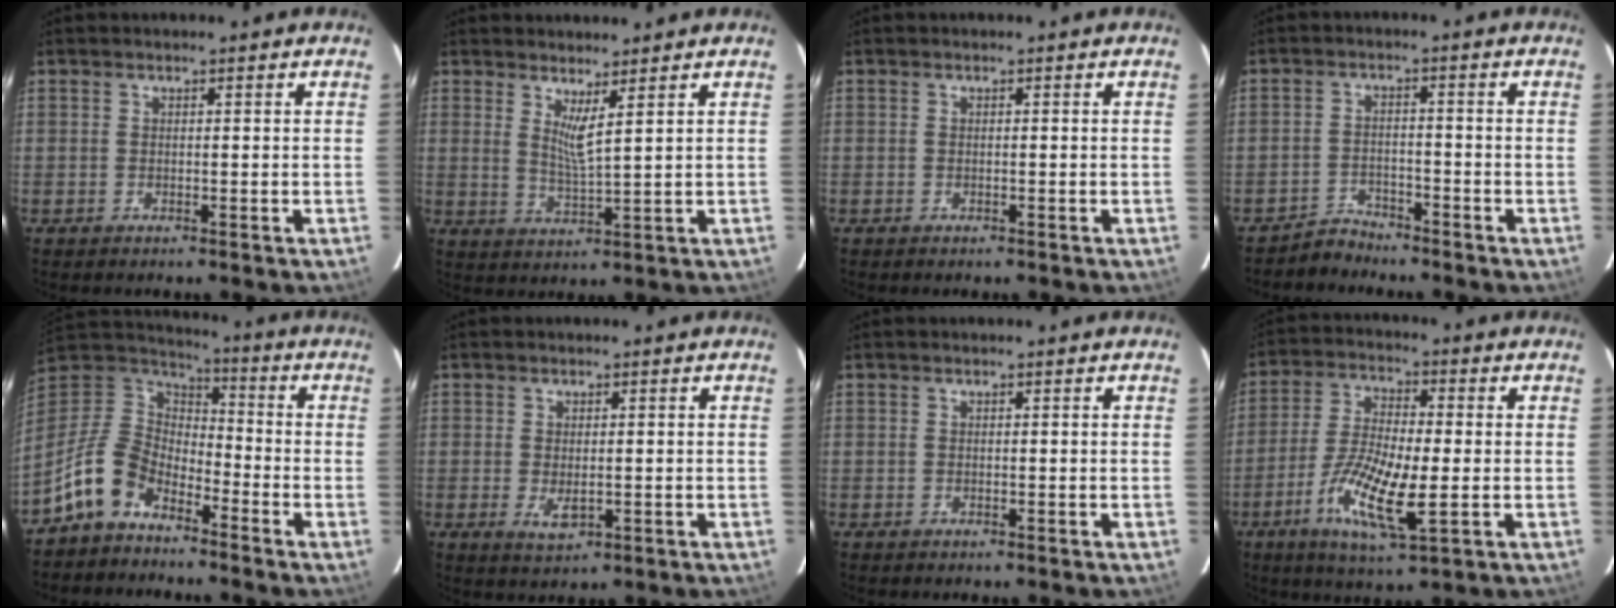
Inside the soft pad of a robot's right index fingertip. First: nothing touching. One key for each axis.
{"total": 4.0, "fx": 2.5, "fy": -0.3, "fz": 3.1, "tx": -0.058, "ty": -0.015, "tz": 0.041}
{"total": 0.0}
{"total": 3.6, "fx": -3.4, "fy": 1.1, "fz": -0.5, "tx": 0.003, "ty": 0.013, "tz": -0.062}
{"total": 12.0, "fx": -7.4, "fy": 7.1, "fz": 6.1, "tx": -0.141, "ty": 0.022, "tz": -0.147}
{"total": 3.5, "fx": -0.6, "fy": 1.9, "fz": 2.8, "tx": -0.051, "ty": -0.009, "tz": -0.005}
{"total": 0.0}
{"total": 12.2, "fx": -3.5, "fy": 3.0, "fz": 11.3, "tx": -0.226, "ty": -0.012, "tz": -0.069}